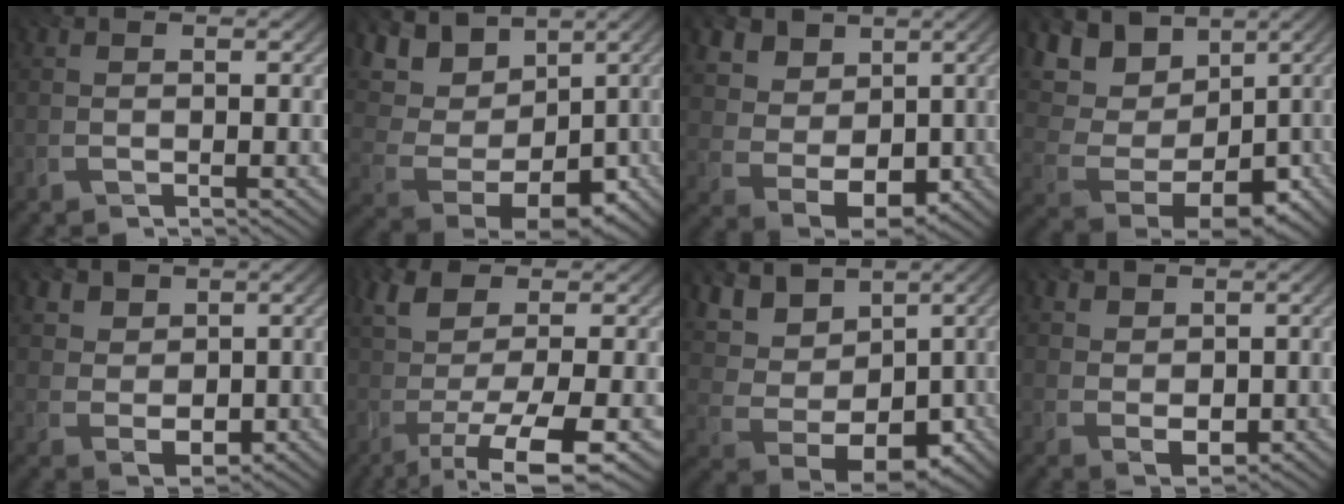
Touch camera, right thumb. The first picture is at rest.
{"total": 12.5, "force": [3.2, 8.6, 8.5], "torque": [-0.190, 0.018, 0.071]}
{"total": 9.3, "force": [2.8, 7.3, 5.0], "torque": [-0.131, 0.011, 0.052]}
{"total": 14.1, "force": [3.7, 10.0, 9.2], "torque": [-0.213, 0.026, 0.082]}
{"total": 4.9, "force": [1.9, 3.9, 2.4], "torque": [-0.077, -0.006, 0.038]}
{"total": 10.8, "force": [-1.0, 3.6, 10.1], "torque": [-0.175, 0.005, -0.020]}
{"total": 11.4, "force": [3.2, 8.0, 7.5], "torque": [-0.174, 0.010, 0.067]}
{"total": 3.6, "force": [1.6, 2.7, 1.9], "torque": [-0.052, -0.006, 0.029]}